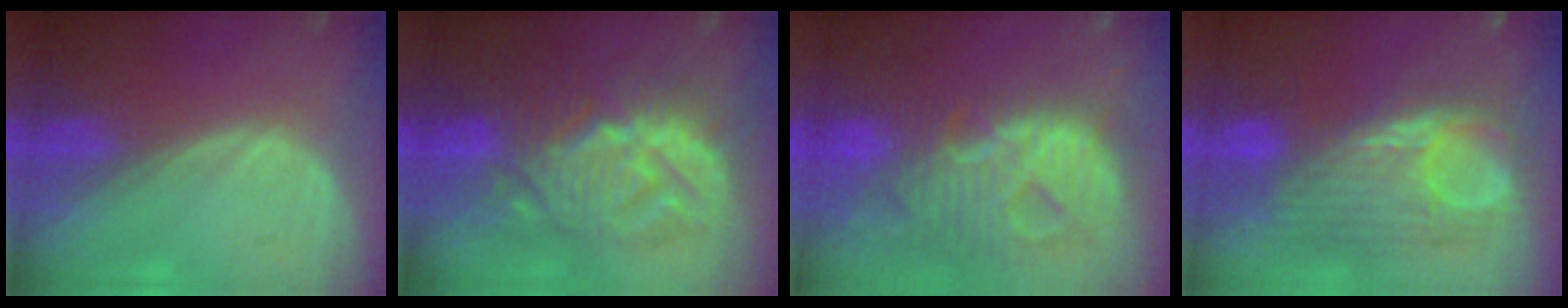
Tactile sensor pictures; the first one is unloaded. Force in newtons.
{"total": 11.5, "press": 11.5, "slide": 1.0}
{"total": 13.1, "press": 11.1, "slide": 6.9}
{"total": 10.6, "press": 10.1, "slide": 3.2}